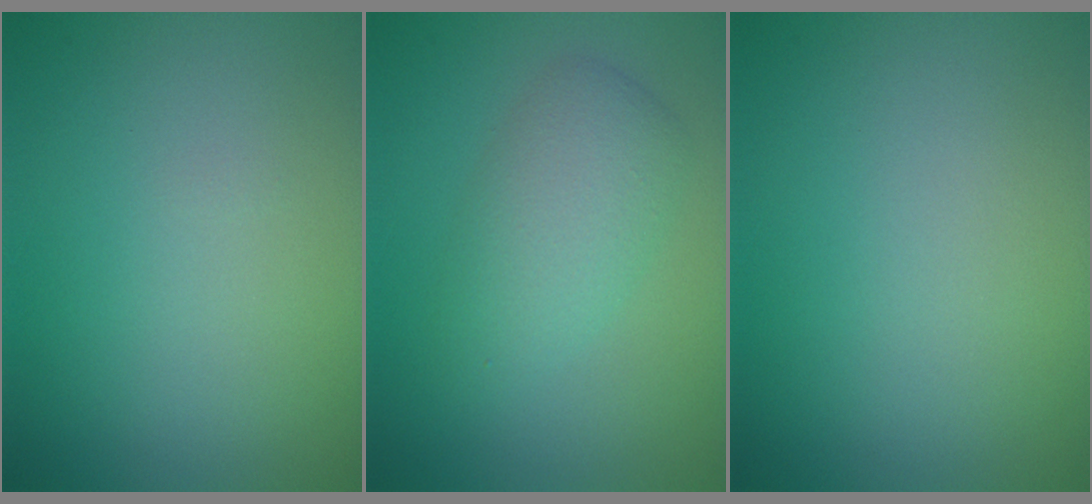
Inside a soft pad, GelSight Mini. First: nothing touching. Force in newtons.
{"total": 3.6, "press": 3.6, "slide": 0.1}
{"total": 0.0}